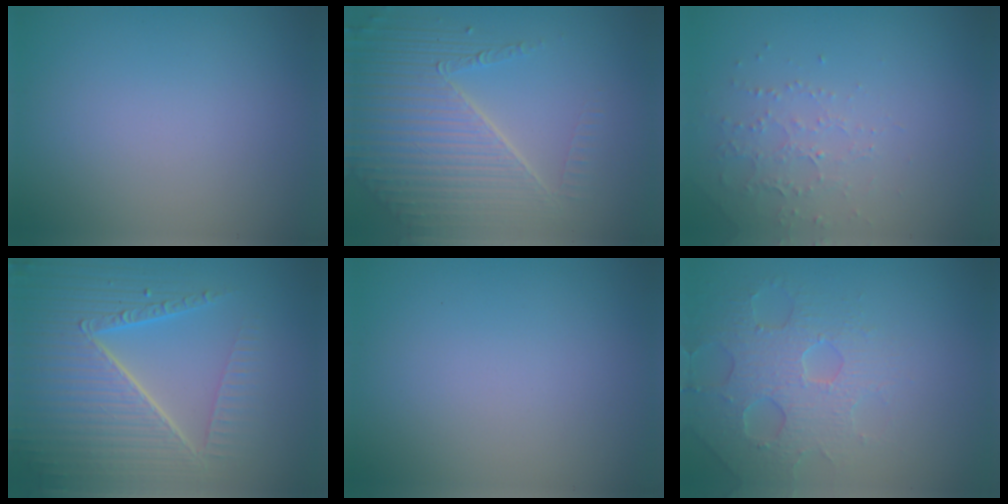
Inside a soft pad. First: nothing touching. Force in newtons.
{"total": 7.7, "press": 5.4, "slide": 5.5}
{"total": 2.2, "press": 2.1, "slide": 0.6}
{"total": 8.9, "press": 5.9, "slide": 6.7}
{"total": 0.0}
{"total": 4.1, "press": 4.0, "slide": 0.9}